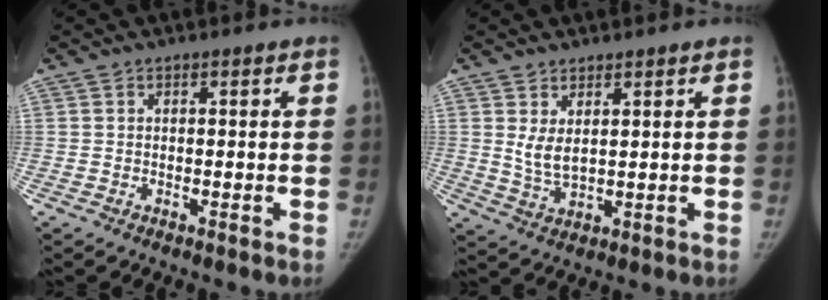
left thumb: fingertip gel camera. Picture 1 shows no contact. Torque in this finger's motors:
{"motor_torque": [0.01, 0.02, 0.42, 0.45, 0.03]}